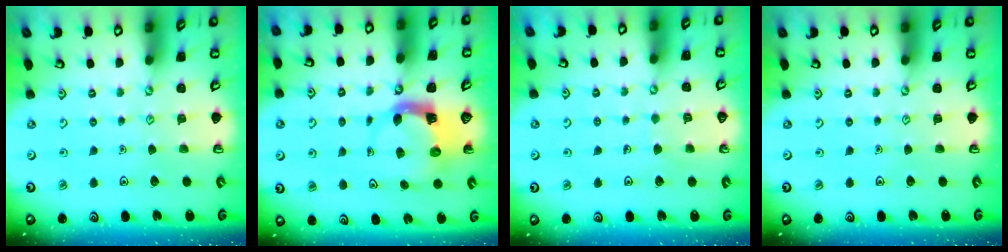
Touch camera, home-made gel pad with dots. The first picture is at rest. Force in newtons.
{"total": 5.2, "press": 5.1, "slide": 1.1}
{"total": 4.0, "press": 4.0, "slide": 0.3}
{"total": 0.0}